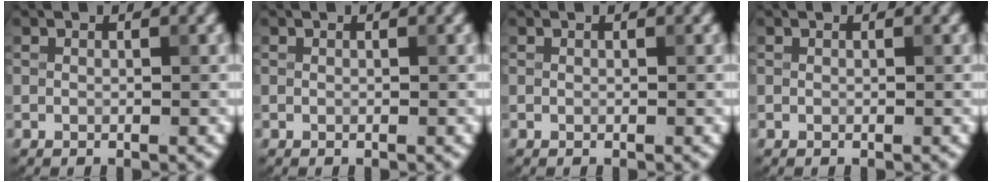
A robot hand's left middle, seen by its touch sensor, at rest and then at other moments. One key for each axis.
{"total": 0.0}
{"total": 0.0}
{"total": 0.0}